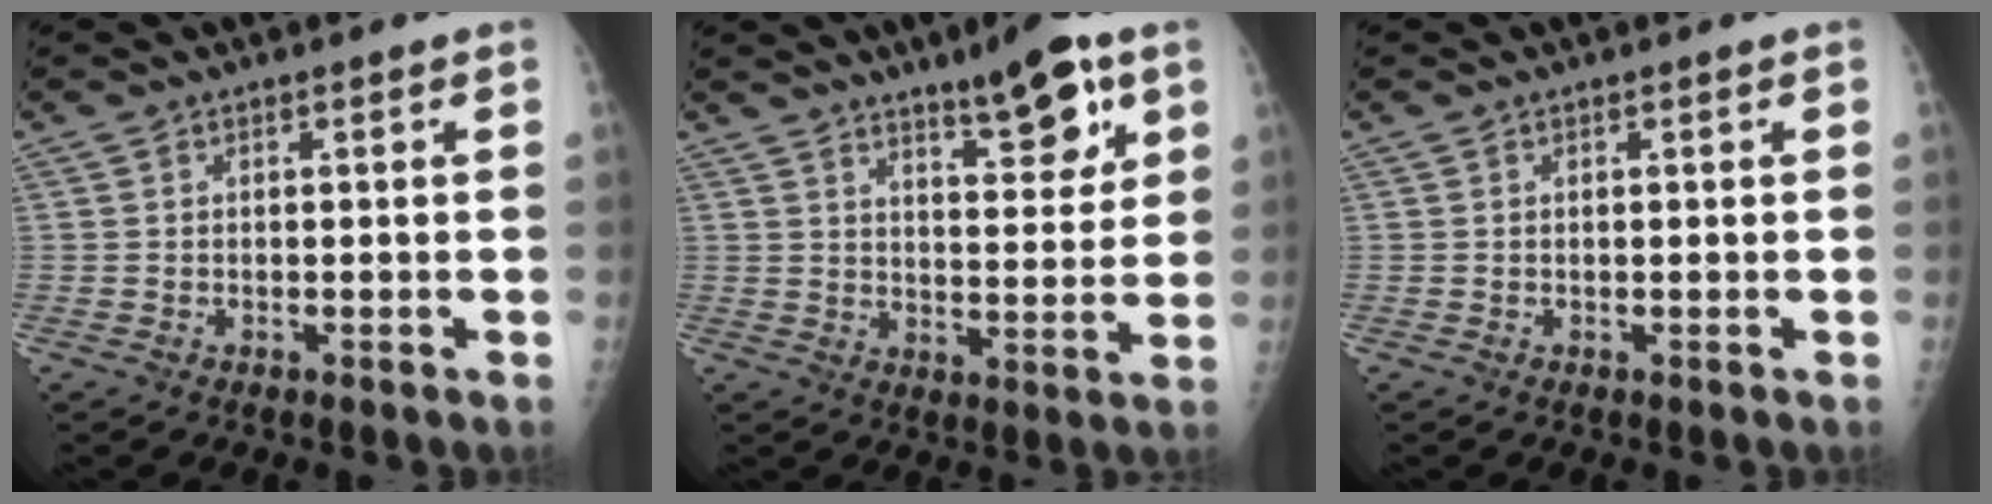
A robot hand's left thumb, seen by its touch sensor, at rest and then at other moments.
{"total": 10.5, "force": [6.5, 3.1, 7.7], "torque": [-0.092, -0.038, 0.099]}
{"total": 0.0}